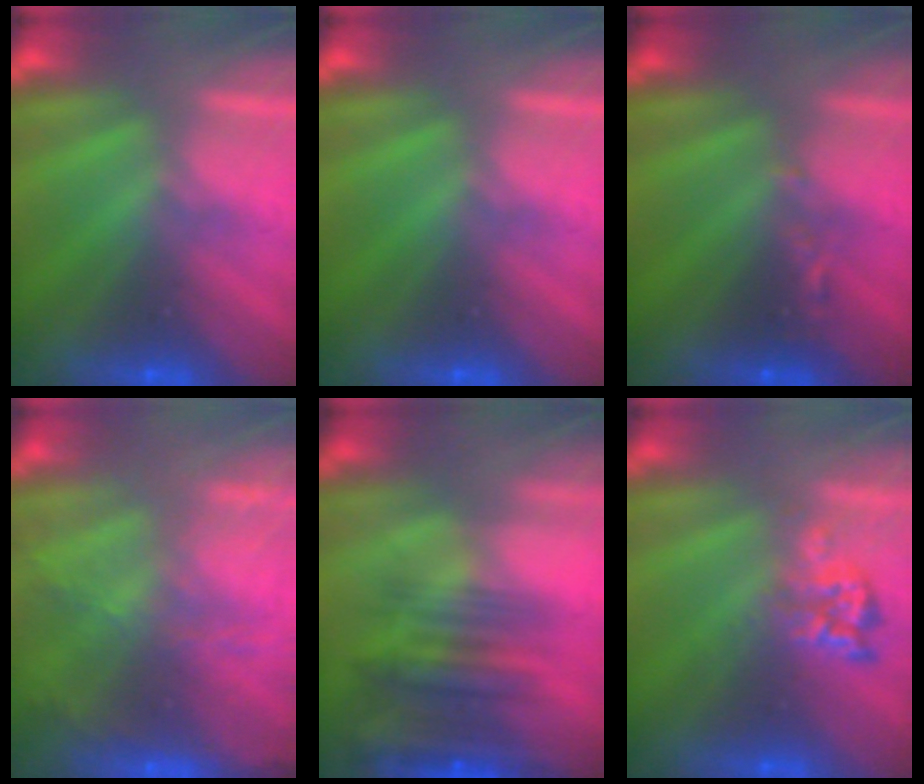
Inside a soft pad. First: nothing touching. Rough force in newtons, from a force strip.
{"total": 0.0}
{"total": 2.4}
{"total": 9.1}
{"total": 6.5}
{"total": 2.4}